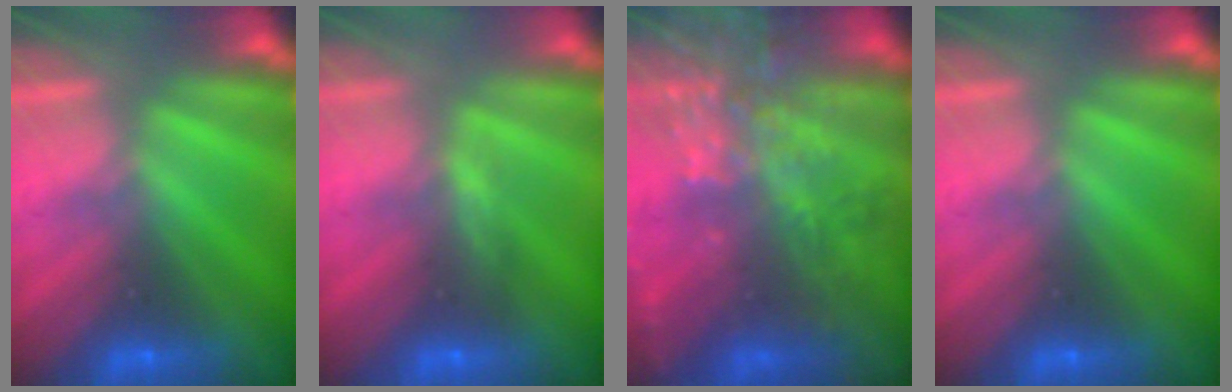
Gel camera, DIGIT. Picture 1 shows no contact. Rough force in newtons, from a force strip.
{"total": 3.4}
{"total": 5.9}
{"total": 0.0}